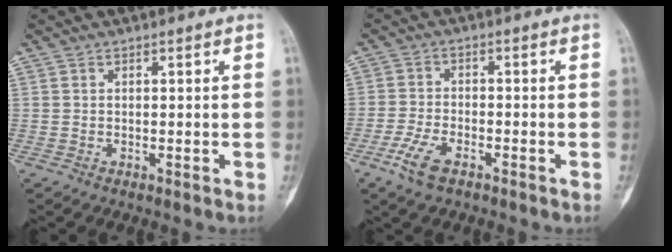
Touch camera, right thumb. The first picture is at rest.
{"total": 5.6, "force": [-3.5, 2.5, 3.7], "torque": [-0.087, 0.010, -0.066]}